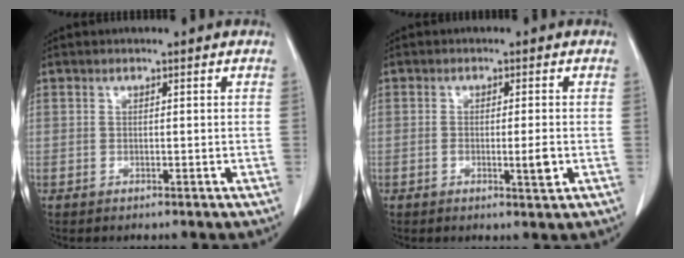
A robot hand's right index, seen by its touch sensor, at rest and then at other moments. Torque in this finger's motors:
{"motor_torque": [0.02, 0.02, -0.03, 0.00]}